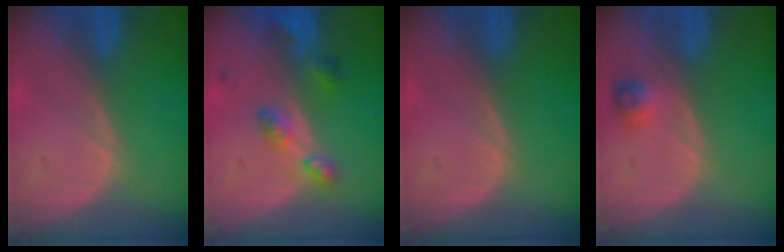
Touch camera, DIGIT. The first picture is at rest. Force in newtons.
{"total": 5.3, "press": 4.8, "slide": 2.2}
{"total": 0.0}
{"total": 2.4, "press": 2.2, "slide": 0.9}